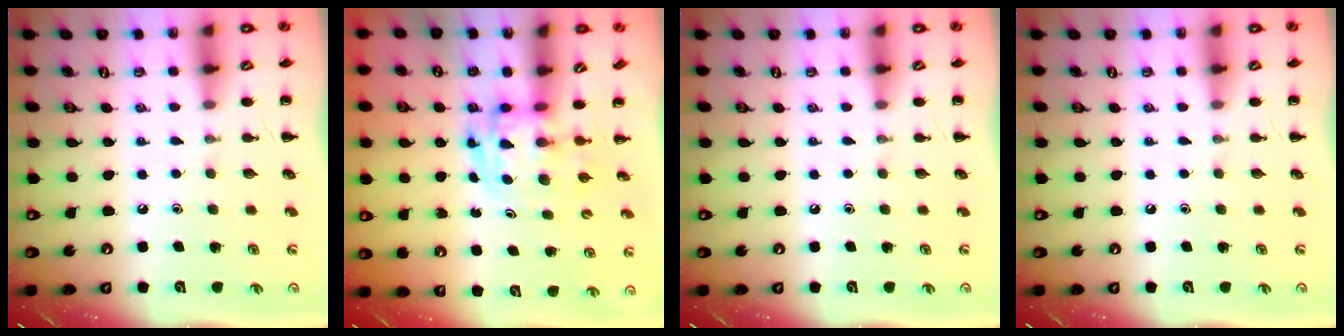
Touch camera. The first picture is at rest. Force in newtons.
{"total": 3.3, "press": 3.3, "slide": 0.6}
{"total": 0.0}
{"total": 0.0}